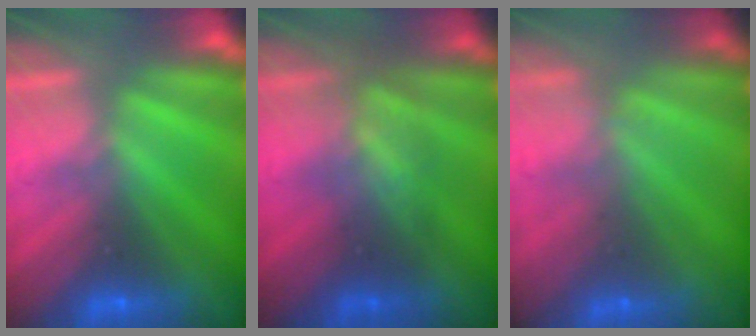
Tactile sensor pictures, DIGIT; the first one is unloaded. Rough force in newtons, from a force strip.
{"total": 3.1}
{"total": 5.5}